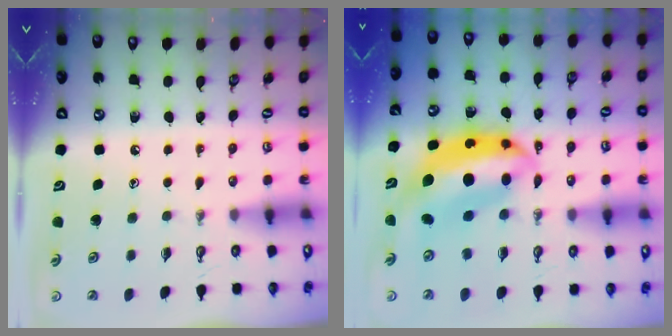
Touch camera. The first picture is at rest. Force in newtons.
{"total": 11.1, "press": 11.1, "slide": 1.0}